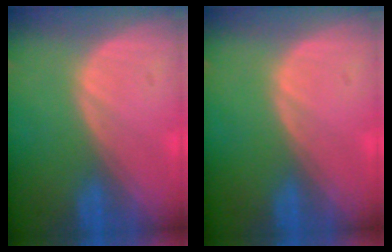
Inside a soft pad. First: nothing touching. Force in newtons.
{"total": 0.0}